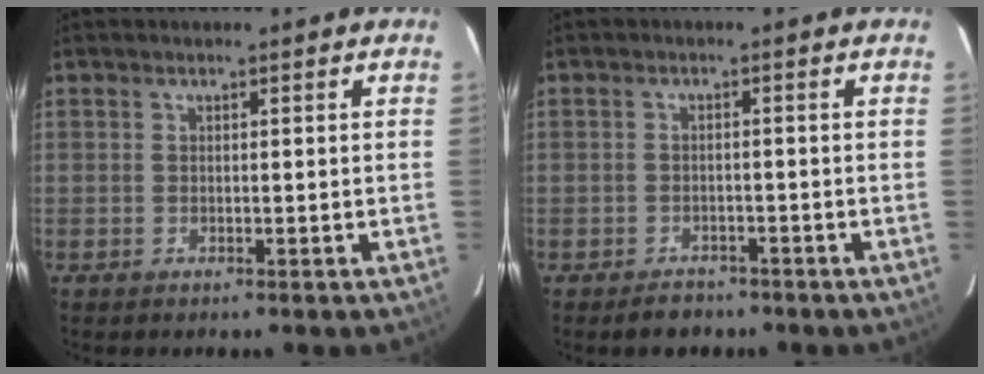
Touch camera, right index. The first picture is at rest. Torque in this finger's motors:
{"motor_torque": [-0.09, 0.05, -0.17, -0.08]}